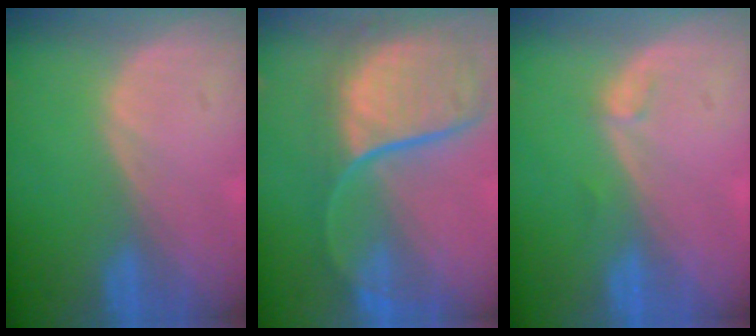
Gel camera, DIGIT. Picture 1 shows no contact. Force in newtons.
{"total": 12.1, "press": 9.8, "slide": 7.1}
{"total": 0.8, "press": 0.7, "slide": 0.1}